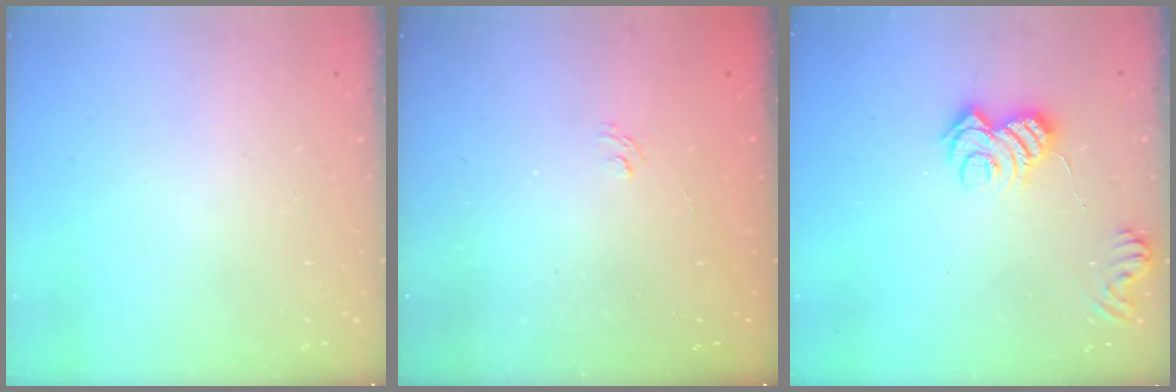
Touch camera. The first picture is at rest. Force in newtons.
{"total": 1.4, "press": 0.7, "slide": 1.1}
{"total": 9.6, "press": 9.6, "slide": 0.4}